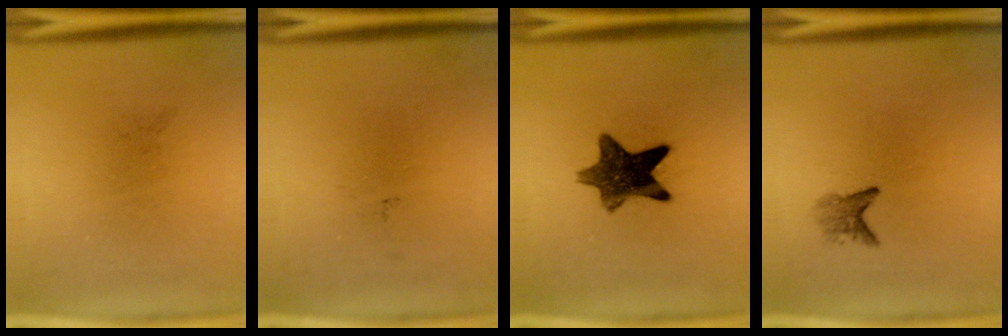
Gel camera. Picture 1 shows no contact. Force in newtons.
{"total": 0.0}
{"total": 10.6}
{"total": 2.0}